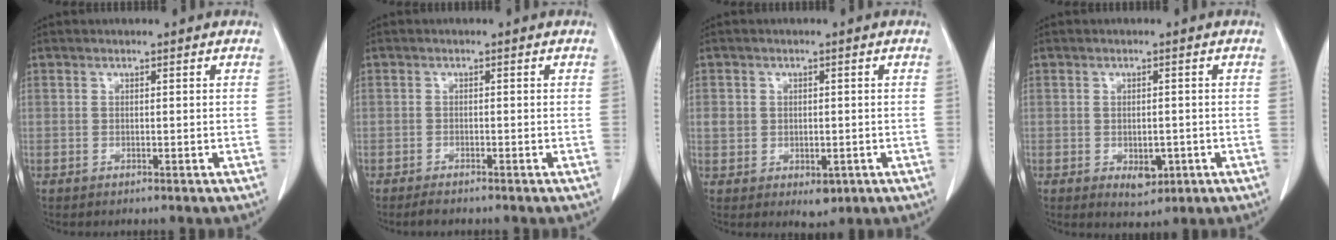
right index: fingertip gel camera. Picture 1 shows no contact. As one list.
[{"total": 1.5, "force": [-1.4, 0.3, 0.7], "torque": [-0.017, -0.004, -0.019]}, {"total": 5.0, "force": [-1.0, 3.8, 3.0], "torque": [-0.040, 0.005, 0.001]}, {"total": 3.6, "force": [-1.2, 2.1, 2.7], "torque": [-0.036, -0.002, -0.005]}]